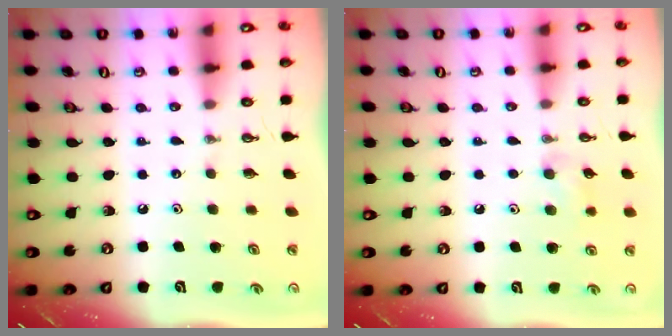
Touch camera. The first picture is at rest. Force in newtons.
{"total": 7.6, "press": 7.3, "slide": 2.3}